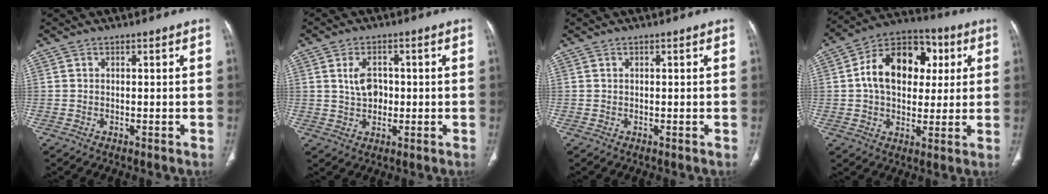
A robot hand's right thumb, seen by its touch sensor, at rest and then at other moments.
{"total": 5.0, "force": [0.6, 3.5, 3.5], "torque": [-0.051, 0.004, 0.013]}
{"total": 0.0}
{"total": 17.1, "force": [3.1, 12.0, 11.8], "torque": [-0.155, 0.017, 0.041]}